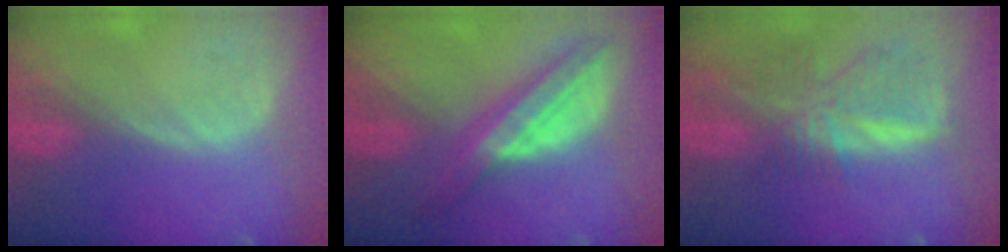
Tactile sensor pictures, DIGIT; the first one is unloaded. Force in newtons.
{"total": 7.6, "press": 7.6, "slide": 0.3}
{"total": 8.9, "press": 7.8, "slide": 4.4}